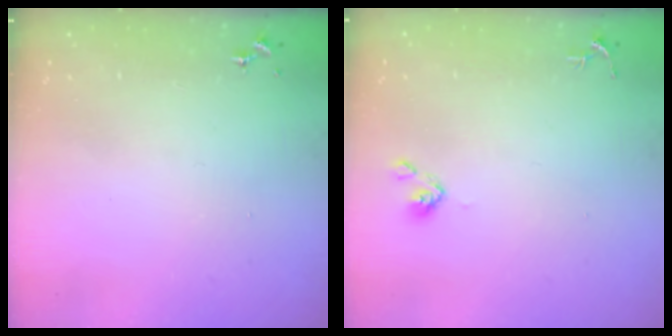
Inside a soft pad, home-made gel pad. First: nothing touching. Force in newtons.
{"total": 3.9, "press": 3.9, "slide": 0.5}